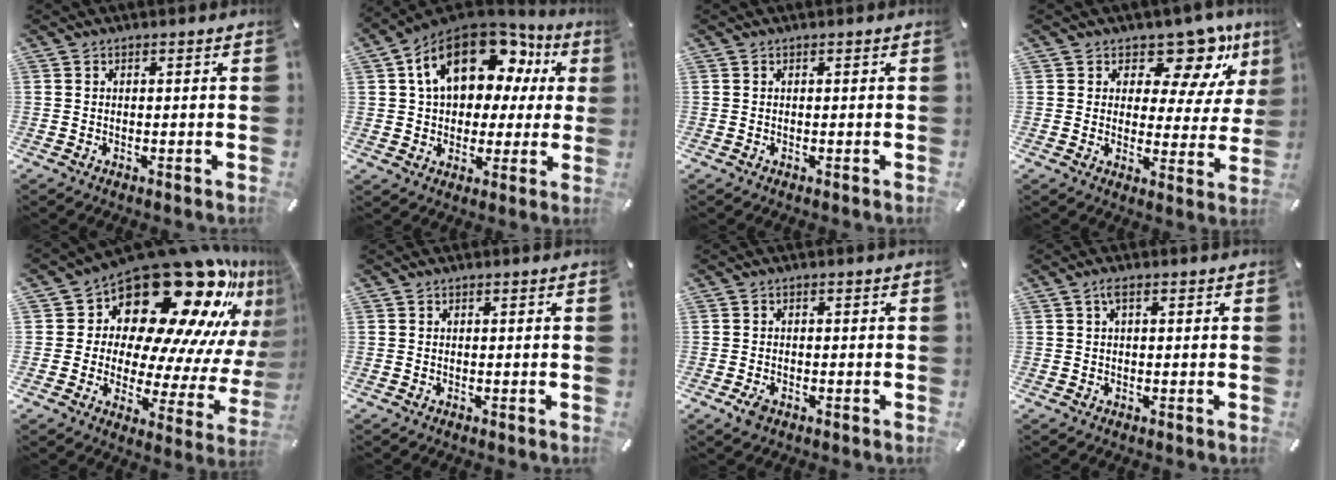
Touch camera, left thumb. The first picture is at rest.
{"total": 18.7, "force": [8.0, 11.9, 11.9], "torque": [-0.215, -0.032, 0.141]}
{"total": 0.0}
{"total": 13.1, "force": [9.2, 6.4, 6.7], "torque": [-0.086, -0.068, 0.159]}
{"total": 27.1, "force": [16.6, 14.1, 16.2], "torque": [-0.218, -0.156, 0.290]}
{"total": 0.0}
{"total": 2.4, "force": [-1.2, 1.6, 1.4], "torque": [-0.039, 0.000, -0.025]}
{"total": 1.9, "force": [0.4, 0.7, 1.7], "torque": [-0.036, 0.006, 0.006]}